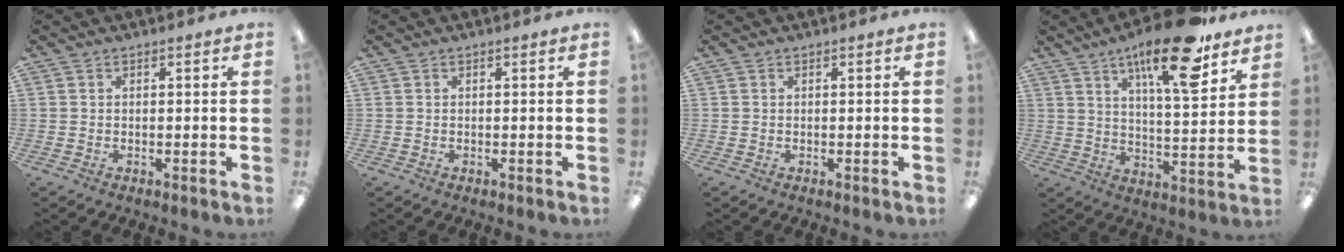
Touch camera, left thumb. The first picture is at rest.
{"total": 0.0}
{"total": 0.0}
{"total": 18.3, "force": [11.6, 5.4, 13.0], "torque": [-0.195, -0.057, 0.179]}